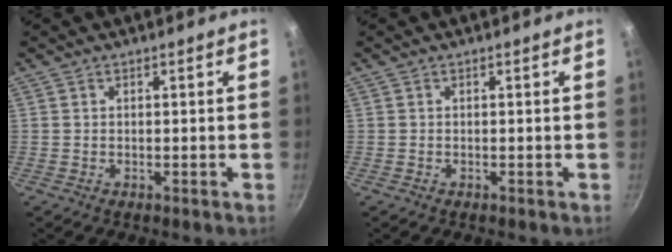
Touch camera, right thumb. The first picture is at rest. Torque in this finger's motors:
{"motor_torque": [0.00, 0.00, 0.00, 0.00, 0.00]}